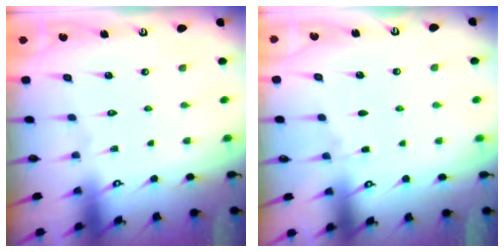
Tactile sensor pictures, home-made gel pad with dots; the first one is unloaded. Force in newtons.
{"total": 1.6, "press": 1.6, "slide": 0.3}